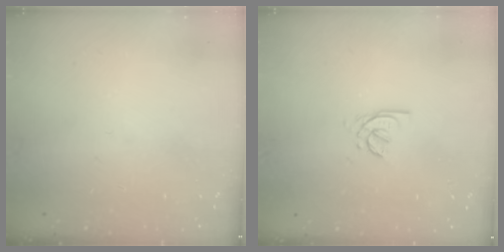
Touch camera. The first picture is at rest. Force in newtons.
{"total": 2.1, "press": 2.0, "slide": 0.6}